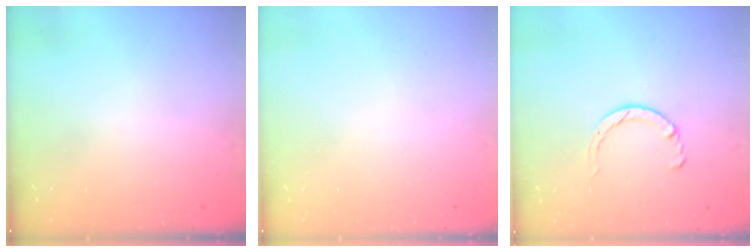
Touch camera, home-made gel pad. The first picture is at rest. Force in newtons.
{"total": 0.0}
{"total": 2.9, "press": 2.8, "slide": 0.4}